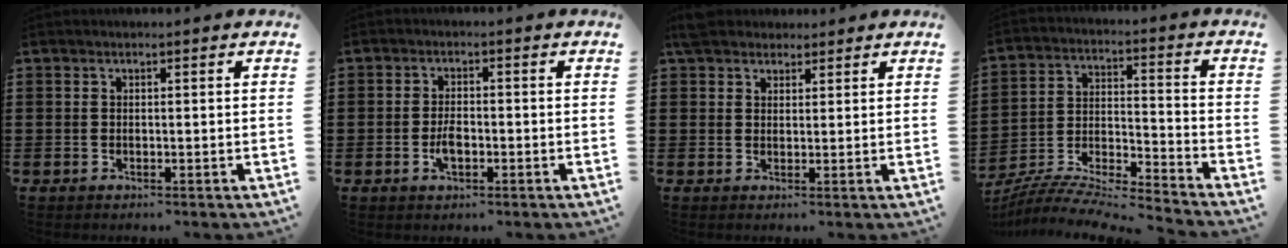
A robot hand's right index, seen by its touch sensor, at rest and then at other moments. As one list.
[{"total": 2.8, "force": [-0.9, 1.3, 2.4], "torque": [-0.052, -0.002, -0.017]}, {"total": 2.8, "force": [2.3, 1.5, 0.7], "torque": [-0.022, 0.008, 0.044]}, {"total": 7.4, "force": [-7.0, 0.3, 2.2], "torque": [-0.046, -0.011, -0.144]}]